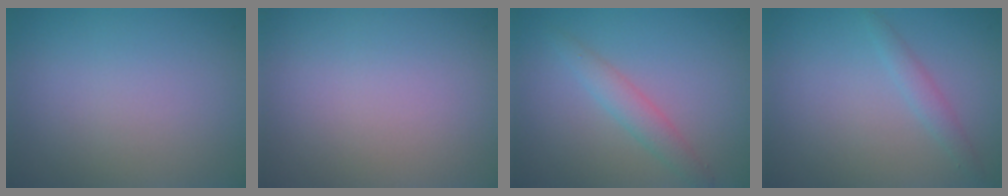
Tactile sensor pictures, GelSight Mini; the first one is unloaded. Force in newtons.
{"total": 0.0}
{"total": 2.2, "press": 2.2, "slide": 0.1}
{"total": 1.4, "press": 1.4, "slide": 0.0}